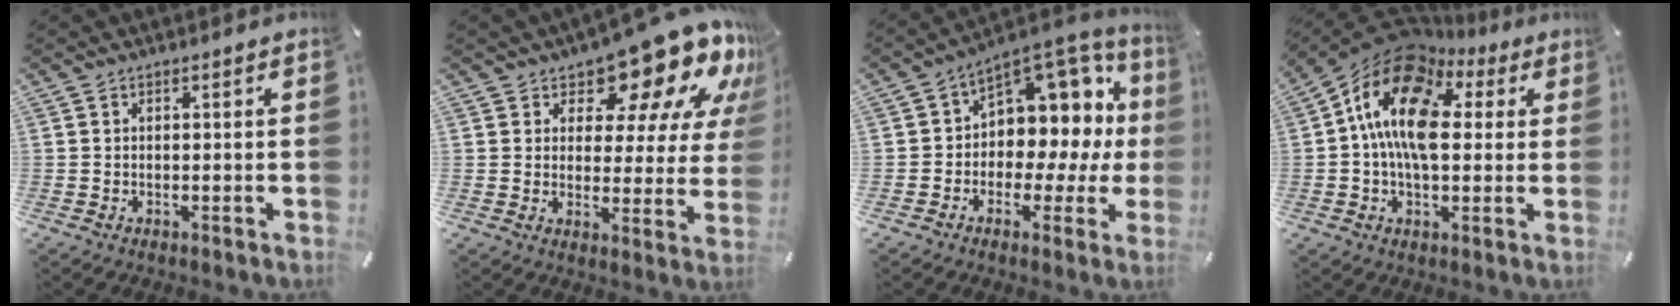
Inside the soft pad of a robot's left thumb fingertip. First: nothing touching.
{"total": 16.6, "force": [12.6, 6.9, 8.3], "torque": [-0.121, -0.097, 0.209]}
{"total": 10.3, "force": [3.5, 8.1, 5.3], "torque": [-0.065, -0.052, 0.063]}
{"total": 16.2, "force": [2.8, 10.6, 11.9], "torque": [-0.228, -0.014, 0.042]}